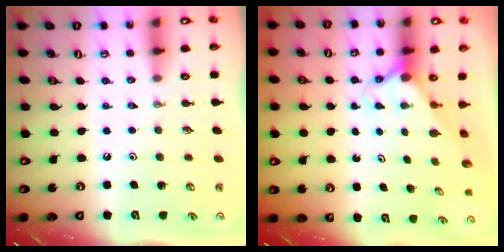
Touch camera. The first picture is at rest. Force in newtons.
{"total": 2.1, "press": 2.1, "slide": 0.2}